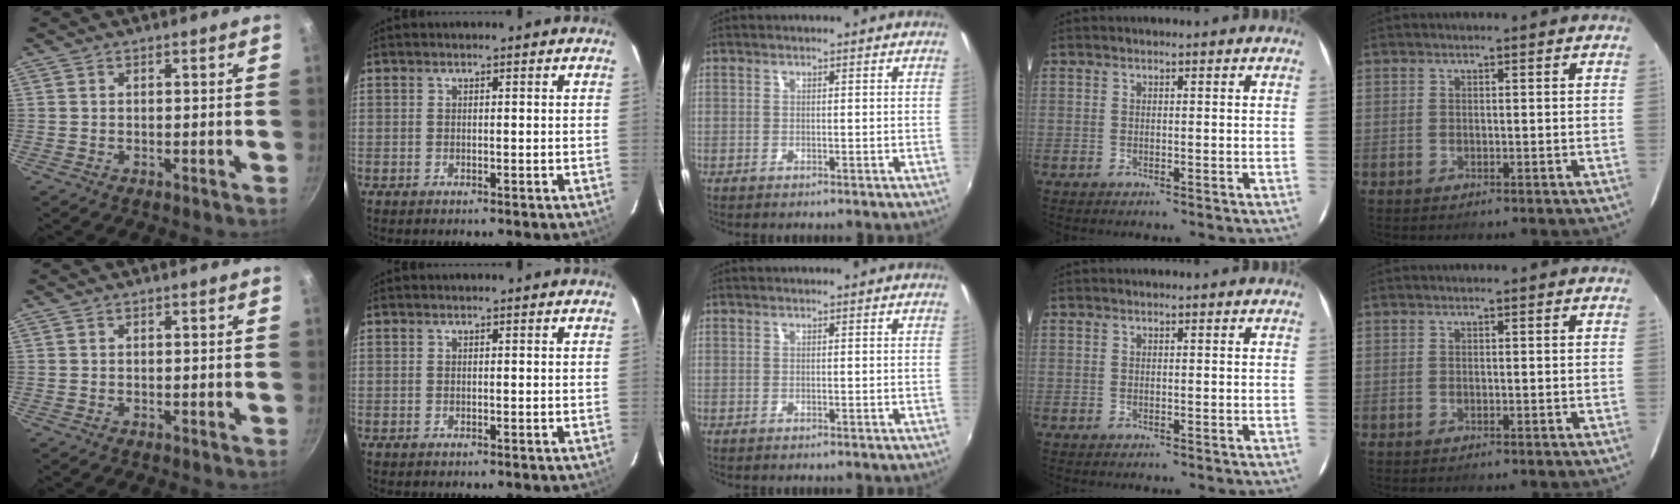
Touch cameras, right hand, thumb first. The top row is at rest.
{}